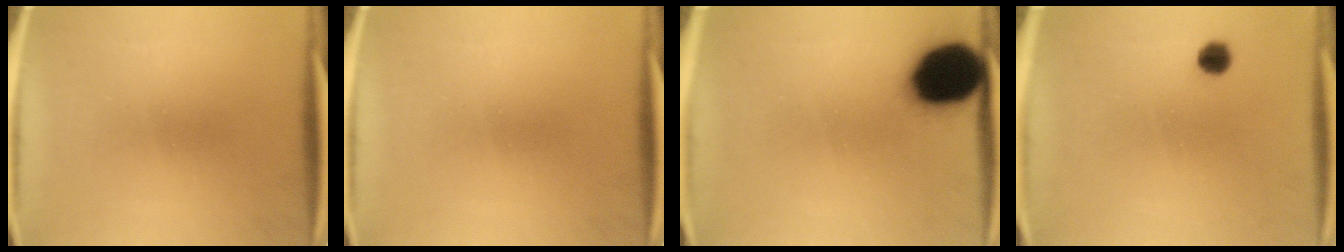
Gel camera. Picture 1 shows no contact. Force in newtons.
{"total": 0.0}
{"total": 16.8}
{"total": 2.6}